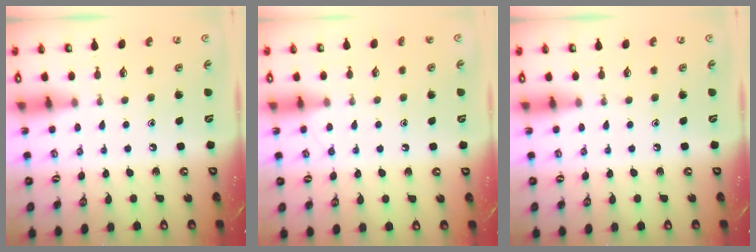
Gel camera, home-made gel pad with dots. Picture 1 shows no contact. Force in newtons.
{"total": 5.9, "press": 5.9, "slide": 0.6}
{"total": 0.0}